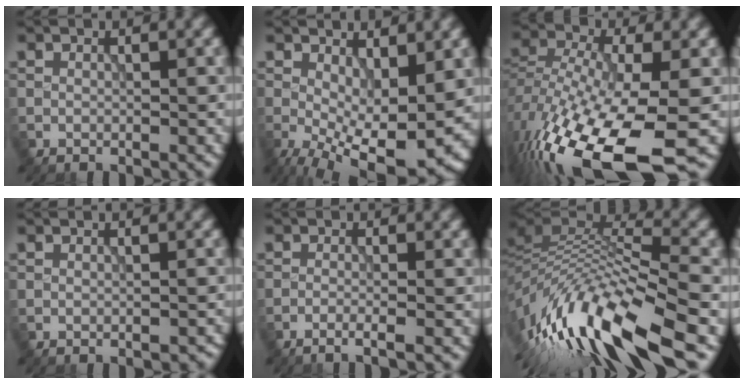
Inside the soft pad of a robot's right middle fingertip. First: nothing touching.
{"total": 11.2, "force": [-1.7, 5.0, 9.9], "torque": [-0.164, -0.019, -0.016]}
{"total": 16.1, "force": [-9.1, 5.6, 12.1], "torque": [-0.264, -0.037, -0.148]}
{"total": 0.7, "force": [-0.5, 0.3, 0.4], "torque": [-0.009, -0.002, -0.005]}
{"total": 1.8, "force": [-1.0, 0.3, 1.4], "torque": [-0.011, -0.001, -0.030]}
{"total": 14.2, "force": [-6.1, 4.8, 11.8], "torque": [-0.245, 0.014, -0.114]}